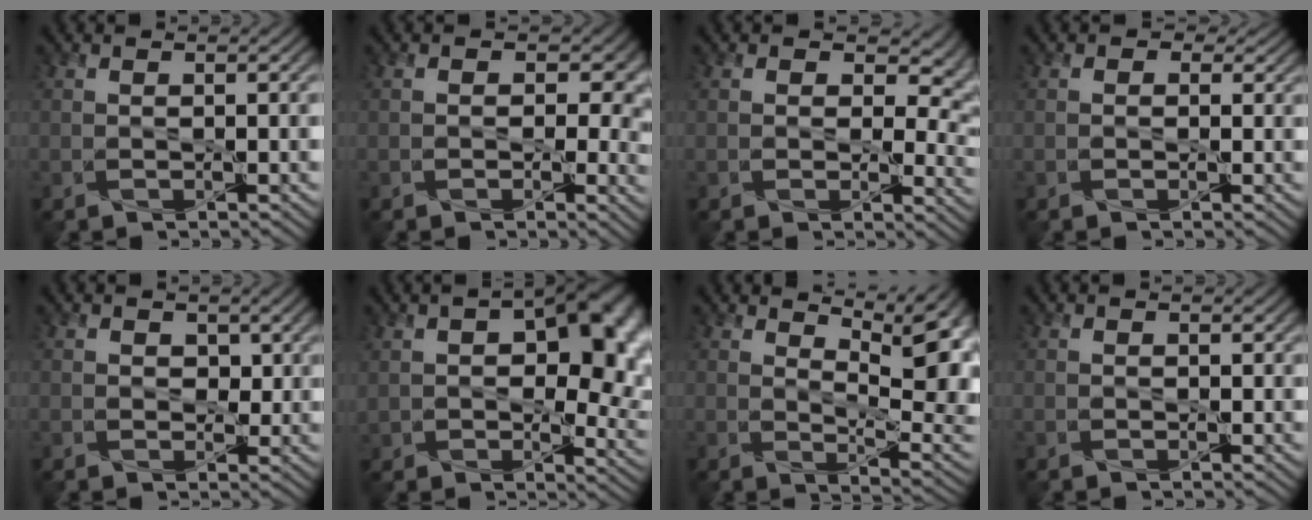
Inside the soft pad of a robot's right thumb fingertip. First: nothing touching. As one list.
[{"total": 6.1, "force": [0.3, 4.8, 3.8], "torque": [-0.028, -0.010, 0.000]}, {"total": 6.7, "force": [1.6, 4.3, 4.9], "torque": [-0.068, -0.013, 0.023]}, {"total": 1.8, "force": [0.6, 1.6, 0.6], "torque": [-0.012, -0.007, -0.005]}, {"total": 2.6, "force": [0.8, 1.9, 1.5], "torque": [-0.037, -0.004, 0.006]}, {"total": 14.5, "force": [3.3, 9.1, 10.9], "torque": [-0.150, -0.013, 0.077]}, {"total": 9.3, "force": [4.2, 3.2, 7.6], "torque": [-0.114, 0.005, 0.066]}, {"total": 0.5, "force": [0.3, 0.4, 0.2], "torque": [-0.004, -0.002, 0.006]}]